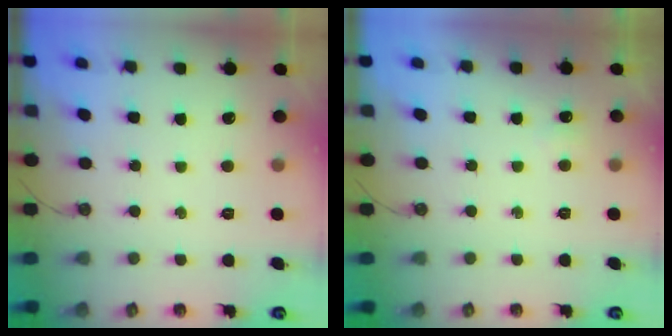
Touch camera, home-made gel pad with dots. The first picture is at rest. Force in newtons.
{"total": 2.7, "press": 2.7, "slide": 0.6}